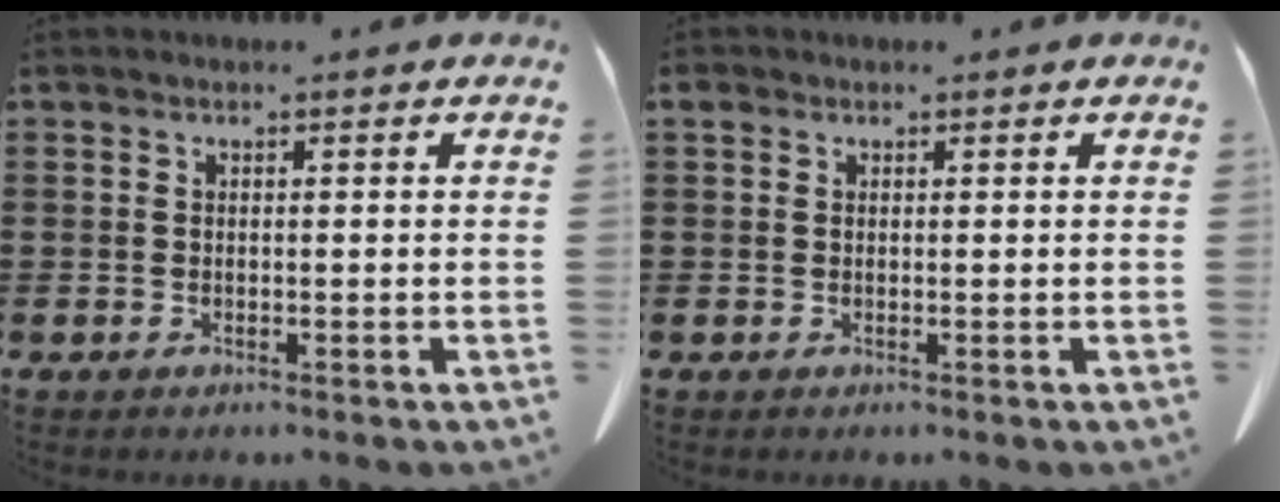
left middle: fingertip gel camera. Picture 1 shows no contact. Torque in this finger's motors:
{"motor_torque": [0.43, 0.04, 0.01, 0.00]}